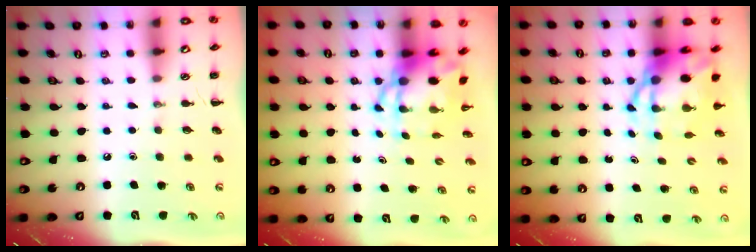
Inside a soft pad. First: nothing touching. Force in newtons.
{"total": 6.0, "press": 5.8, "slide": 1.6}
{"total": 8.2, "press": 7.9, "slide": 2.0}